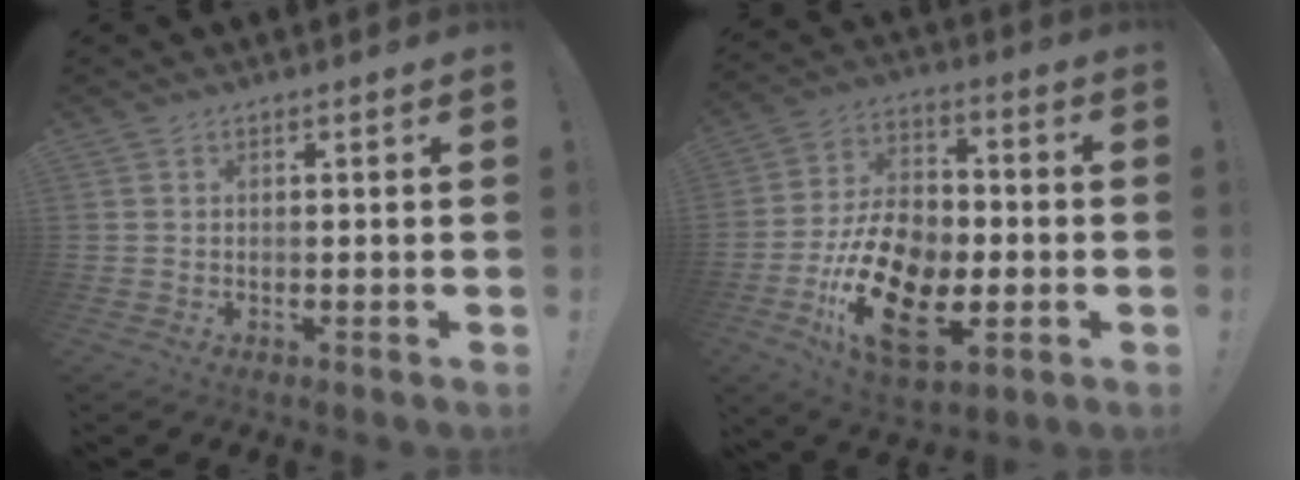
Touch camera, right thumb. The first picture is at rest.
{"total": 22.7, "force": [-8.2, 13.6, 16.3], "torque": [-0.308, 0.046, -0.129]}